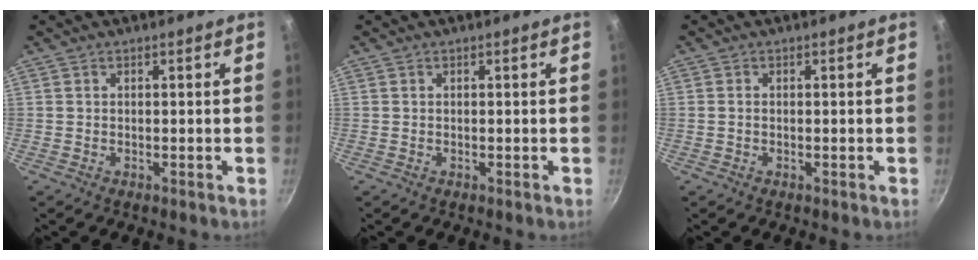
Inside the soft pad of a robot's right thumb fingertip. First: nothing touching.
{"total": 0.0}
{"total": 0.7, "force": [-0.1, 0.5, 0.4], "torque": [-0.009, 0.003, -0.003]}